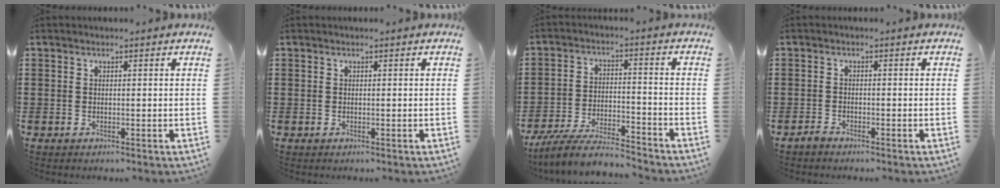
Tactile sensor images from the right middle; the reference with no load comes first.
{"total": 0.0}
{"total": 7.1, "force": [-6.6, 0.8, 2.7], "torque": [-0.056, 0.004, -0.127]}
{"total": 1.2, "force": [-1.1, 0.3, 0.4], "torque": [-0.019, -0.004, -0.024]}